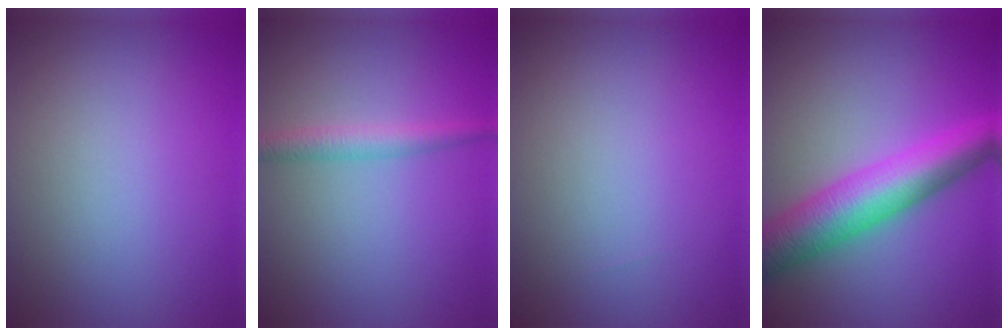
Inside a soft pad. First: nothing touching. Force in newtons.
{"total": 2.3, "press": 2.3, "slide": 0.0}
{"total": 0.0}
{"total": 8.1, "press": 8.1, "slide": 0.1}